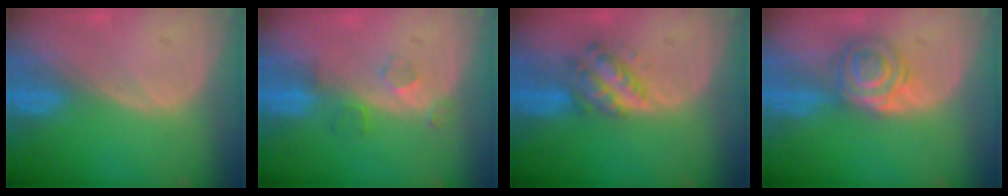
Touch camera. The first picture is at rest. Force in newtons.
{"total": 3.3, "press": 2.8, "slide": 1.7}
{"total": 5.2, "press": 5.2, "slide": 0.1}
{"total": 6.0, "press": 5.6, "slide": 2.2}